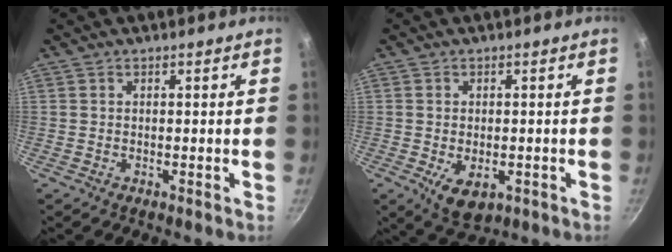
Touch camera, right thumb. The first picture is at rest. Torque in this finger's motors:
{"motor_torque": [-0.25, 0.09, -0.06, 0.25, 0.00]}